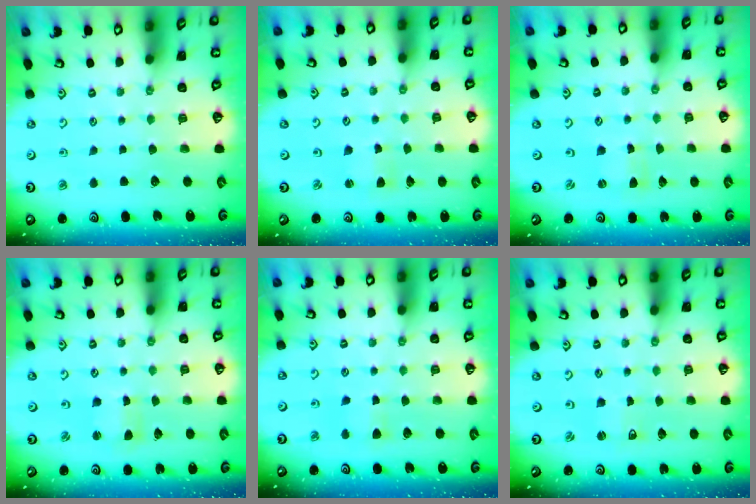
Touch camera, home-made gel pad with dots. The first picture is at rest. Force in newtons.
{"total": 2.9, "press": 2.8, "slide": 0.4}
{"total": 0.0}
{"total": 1.7, "press": 1.7, "slide": 0.4}
{"total": 4.9, "press": 4.8, "slide": 1.1}
{"total": 1.9, "press": 1.8, "slide": 0.4}